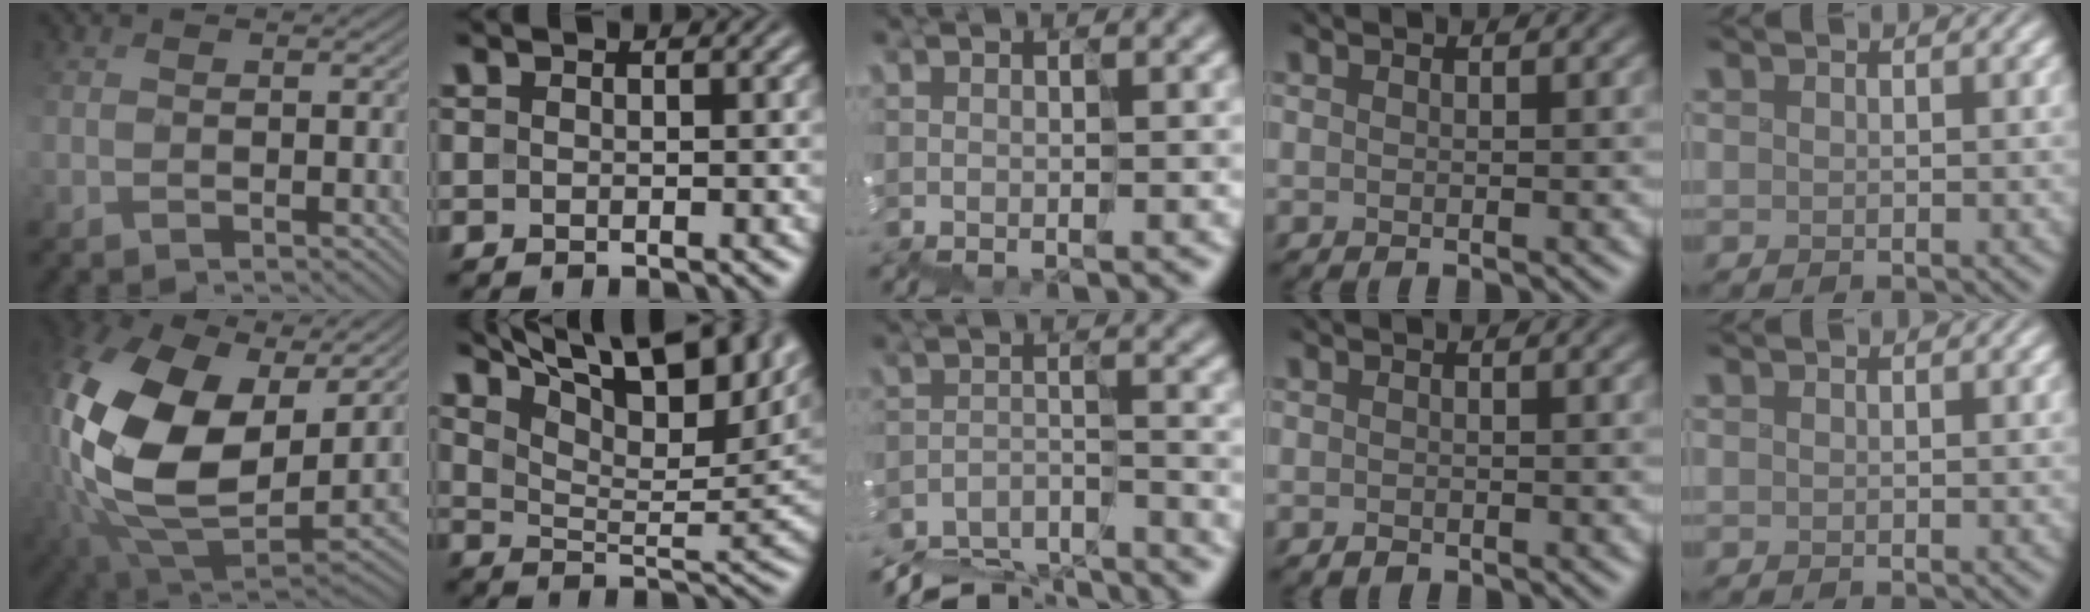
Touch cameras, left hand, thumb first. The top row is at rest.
{"thumb": {"total": 19.8, "force": [4.6, 12.4, 14.7], "torque": [-0.374, -0.016, 0.106]}, "index": {"total": 15.7, "force": [10.6, 5.7, 10.1], "torque": [-0.148, 0.035, 0.144]}, "middle": {"total": 9.7, "force": [-9.6, 1.4, 0.8], "torque": [-0.030, -0.011, -0.143]}, "ring": {"total": 1.0, "force": [-0.7, -0.4, -0.5], "torque": [-0.008, -0.006, 0.001]}}